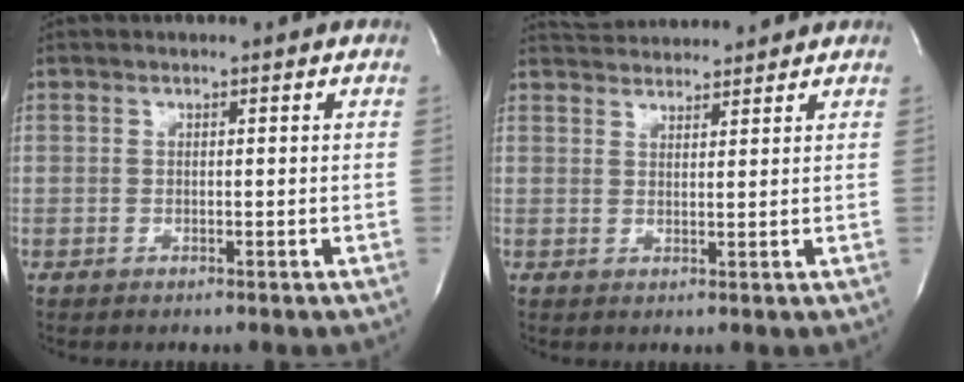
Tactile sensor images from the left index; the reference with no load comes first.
{"total": 5.9, "force": [5.8, 0.5, 0.9], "torque": [-0.023, 0.028, 0.092]}